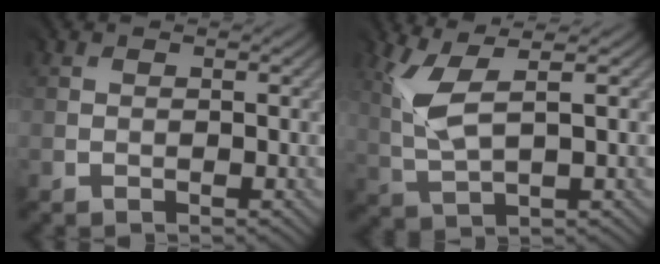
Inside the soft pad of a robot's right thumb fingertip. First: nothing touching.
{"total": 5.1, "force": [2.2, 1.0, 4.5], "torque": [-0.126, 0.006, 0.051]}